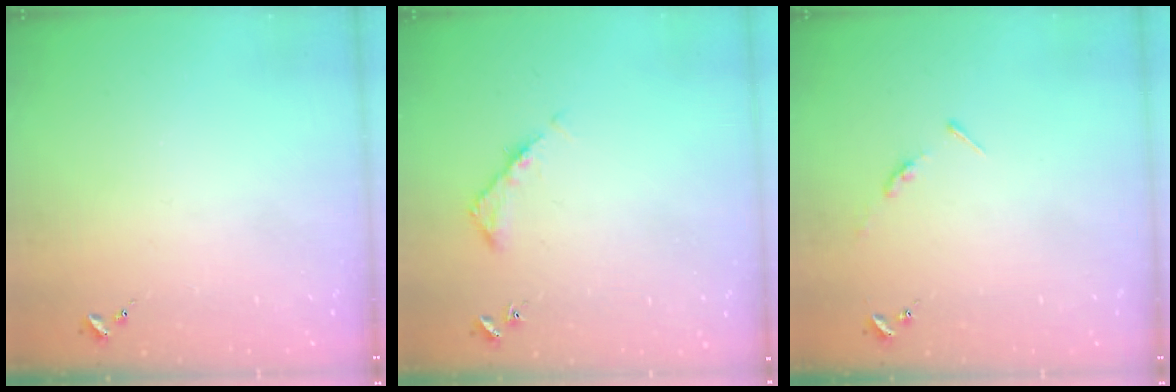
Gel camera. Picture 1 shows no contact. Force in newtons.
{"total": 5.0, "press": 4.9, "slide": 0.8}
{"total": 3.4, "press": 3.4, "slide": 0.3}